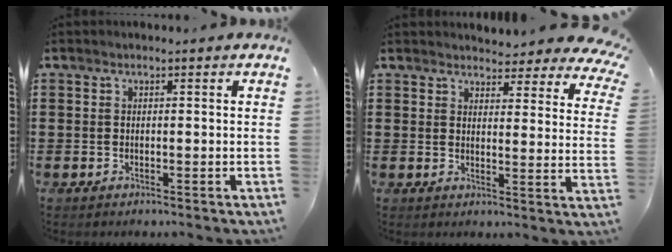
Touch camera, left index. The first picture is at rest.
{"total": 4.3, "force": [4.1, 0.4, 1.0], "torque": [-0.031, -0.021, 0.074]}